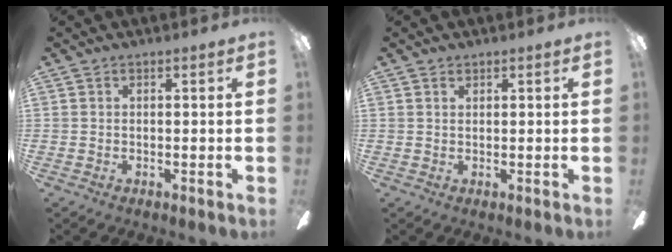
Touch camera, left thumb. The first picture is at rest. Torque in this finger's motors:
{"motor_torque": [0.10, -0.20, -0.35, 0.21, 0.01]}